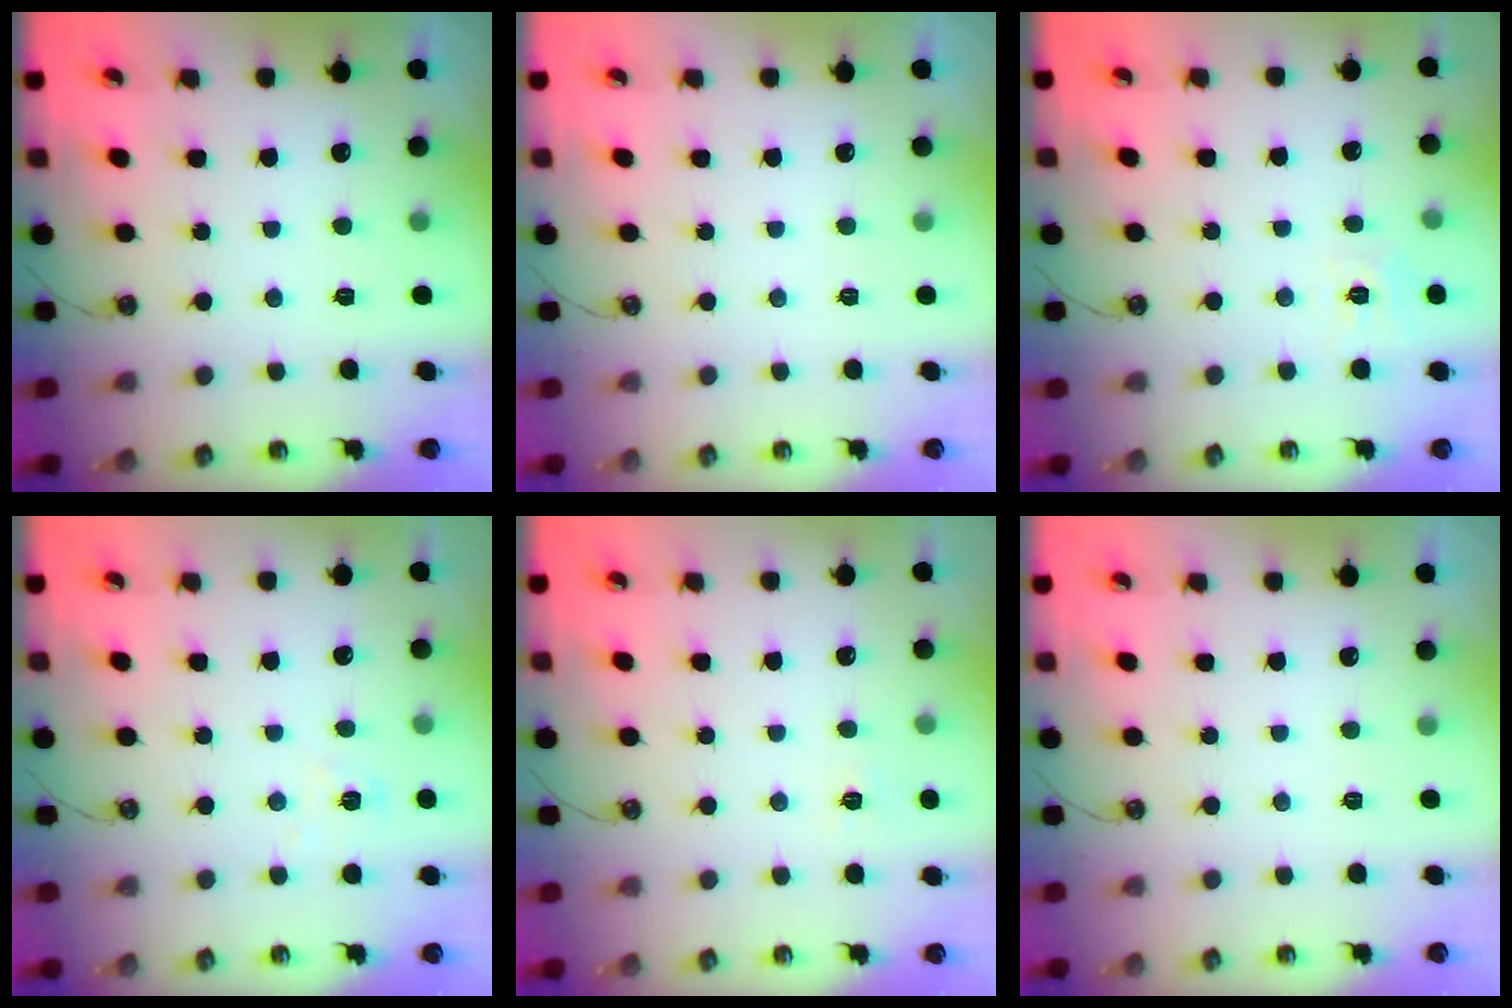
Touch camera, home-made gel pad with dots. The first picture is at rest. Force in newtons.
{"total": 0.0}
{"total": 7.2, "press": 7.2, "slide": 0.8}
{"total": 5.4, "press": 5.3, "slide": 0.5}
{"total": 4.9, "press": 4.8, "slide": 0.5}
{"total": 0.0}